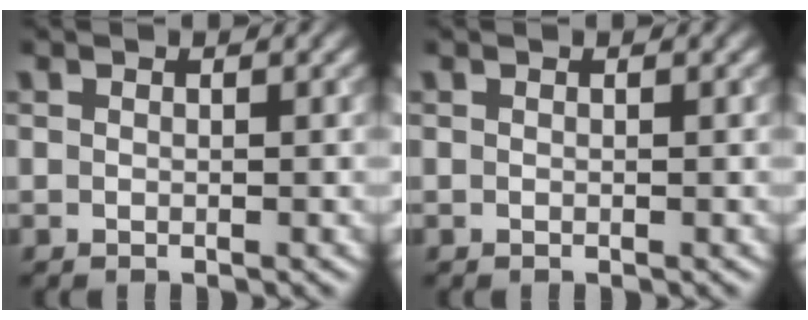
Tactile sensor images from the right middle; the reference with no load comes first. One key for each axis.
{"total": 0.0}